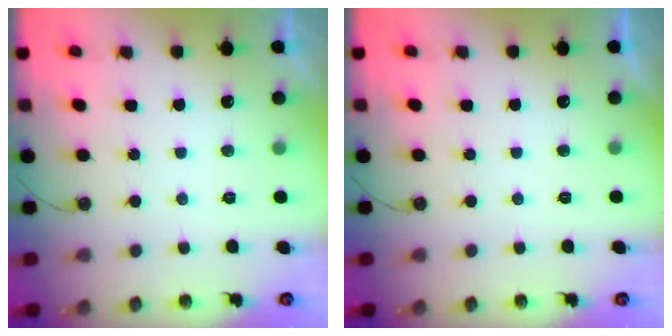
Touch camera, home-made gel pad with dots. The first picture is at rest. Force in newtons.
{"total": 0.0}